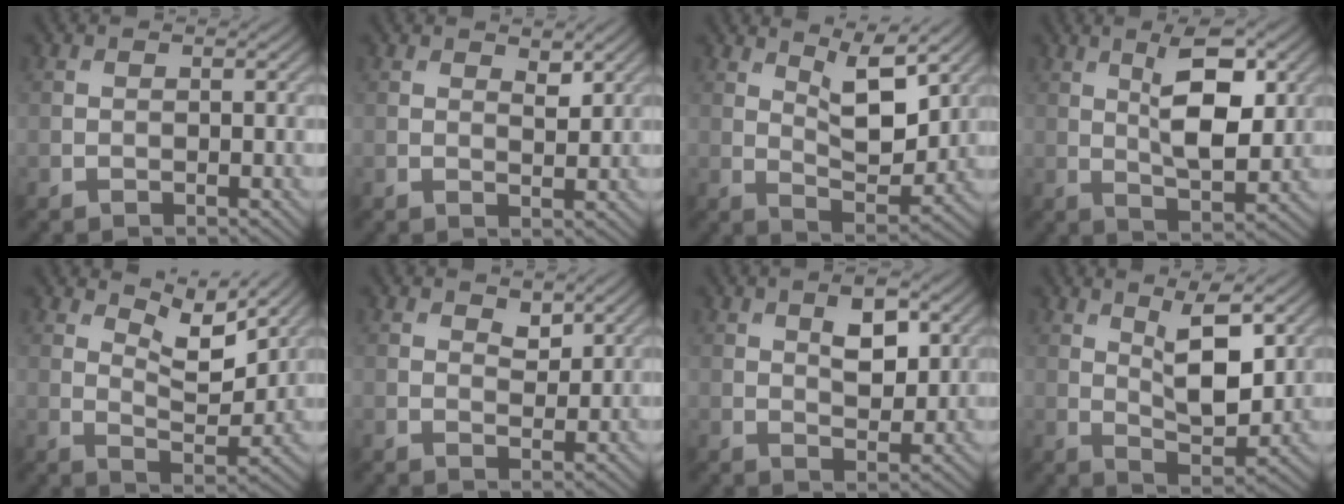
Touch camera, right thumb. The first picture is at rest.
{"total": 1.9, "force": [1.4, 0.6, 1.2], "torque": [-0.020, -0.005, 0.027]}
{"total": 8.2, "force": [4.5, 2.8, 6.2], "torque": [-0.102, -0.011, 0.077]}
{"total": 8.4, "force": [2.4, 3.1, 7.5], "torque": [-0.127, 0.001, 0.041]}
{"total": 7.1, "force": [5.1, 2.1, 4.4], "torque": [-0.087, -0.008, 0.086]}
{"total": 2.2, "force": [1.5, 1.1, 1.2], "torque": [-0.019, -0.005, 0.027]}
{"total": 5.3, "force": [2.1, 2.6, 4.2], "torque": [-0.068, -0.004, 0.035]}
{"total": 7.7, "force": [3.0, 2.8, 6.6], "torque": [-0.112, -0.008, 0.058]}